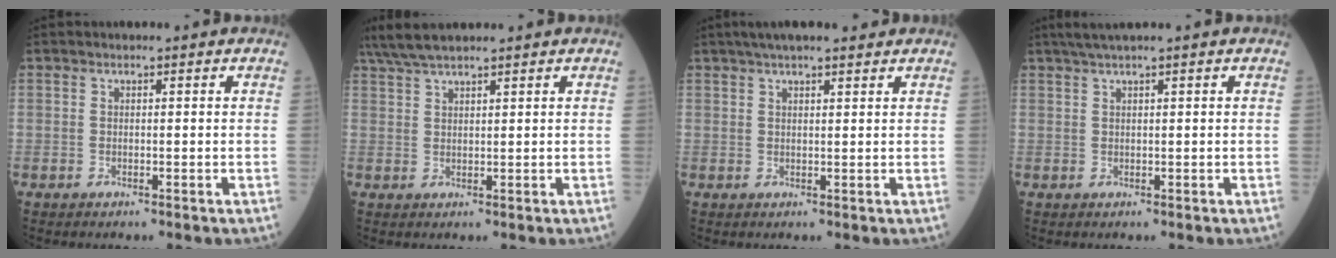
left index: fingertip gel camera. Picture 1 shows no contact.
{"total": 5.9, "force": [5.1, 0.6, 3.0], "torque": [-0.065, 0.029, 0.100]}
{"total": 7.3, "force": [5.9, 1.1, 4.2], "torque": [-0.063, 0.034, 0.090]}
{"total": 2.3, "force": [1.6, -0.5, 1.6], "torque": [-0.038, 0.013, 0.036]}